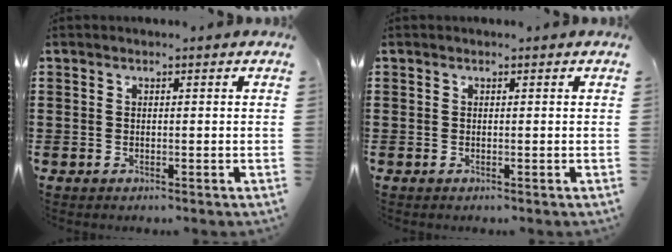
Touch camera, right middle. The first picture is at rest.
{"total": 0.0}